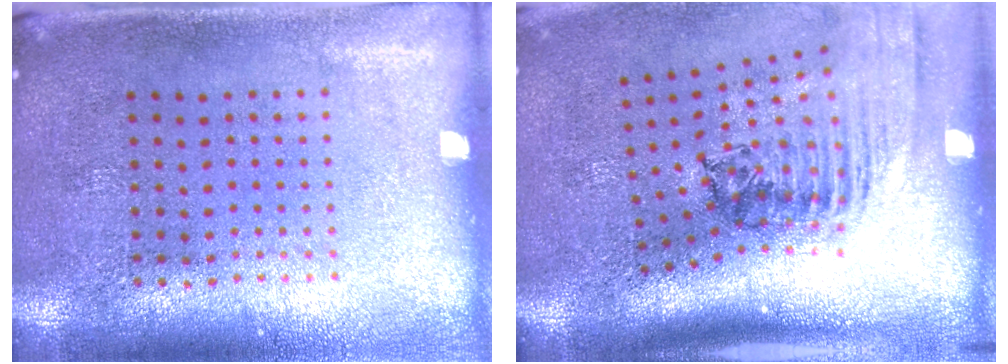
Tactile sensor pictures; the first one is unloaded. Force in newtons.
{"total": 2.5, "press": 1.8, "slide": 1.8}